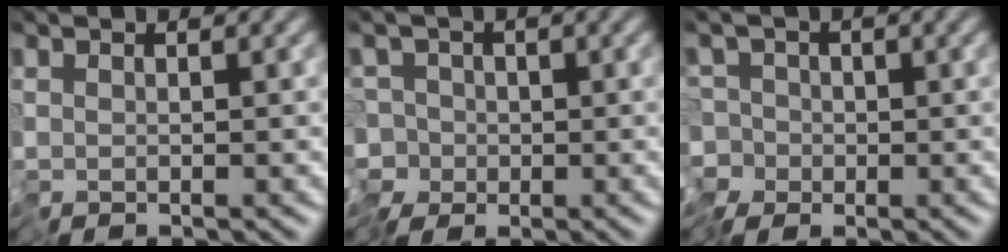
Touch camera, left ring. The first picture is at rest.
{"total": 3.2, "force": [-1.5, 2.6, 1.1], "torque": [-0.006, 0.004, -0.041]}
{"total": 3.2, "force": [-0.8, 2.8, 1.2], "torque": [-0.013, 0.010, -0.029]}